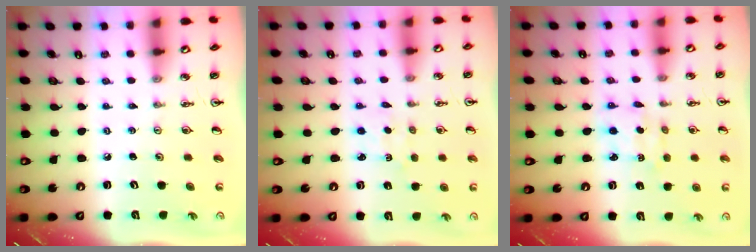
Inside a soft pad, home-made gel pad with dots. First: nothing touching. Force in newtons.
{"total": 1.5, "press": 1.5, "slide": 0.3}
{"total": 2.5, "press": 2.5, "slide": 0.3}